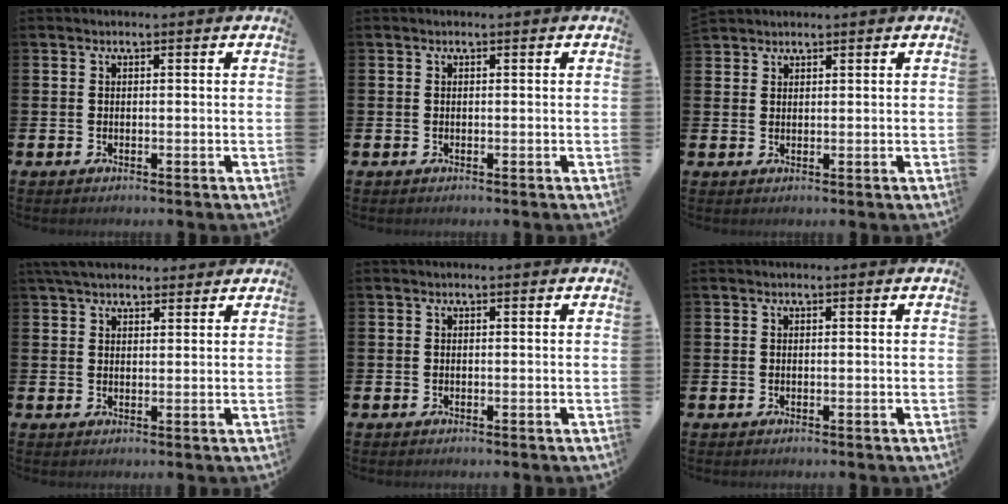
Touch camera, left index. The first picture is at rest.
{"total": 0.0}
{"total": 1.7, "force": [1.6, 0.4, -0.1], "torque": [-0.002, -0.001, 0.032]}
{"total": 4.7, "force": [4.1, 1.6, 1.6], "torque": [-0.033, -0.009, 0.075]}
{"total": 0.0}
{"total": 0.0}